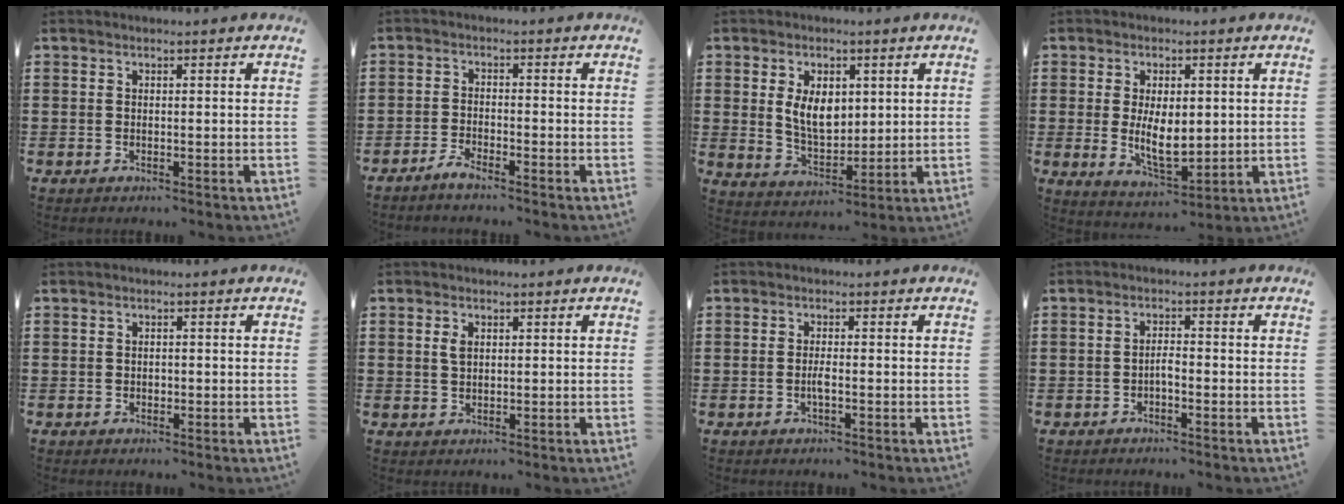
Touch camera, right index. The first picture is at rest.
{"total": 2.1, "force": [-2.0, 0.0, 0.4], "torque": [-0.011, 0.004, -0.040]}
{"total": 6.8, "force": [1.5, 4.3, 5.1], "torque": [-0.094, 0.007, 0.023]}
{"total": 7.7, "force": [0.1, 3.8, 6.6], "torque": [-0.121, -0.002, -0.001]}
{"total": 0.6, "force": [-0.1, 0.5, 0.3], "torque": [-0.007, 0.002, -0.002]}
{"total": 2.0, "force": [0.6, 1.1, 1.5], "torque": [-0.034, 0.006, 0.011]}
{"total": 1.9, "force": [-0.7, 0.3, 1.7], "torque": [-0.041, -0.001, -0.015]}
{"total": 1.6, "force": [-0.9, 0.5, 1.3], "torque": [-0.027, 0.003, -0.018]}